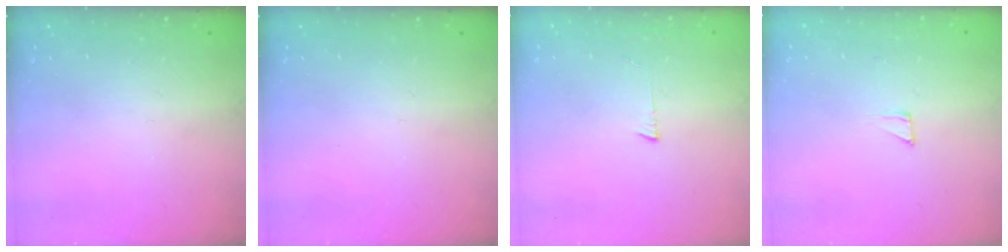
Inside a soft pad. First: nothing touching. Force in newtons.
{"total": 0.0}
{"total": 3.0, "press": 3.0, "slide": 0.3}
{"total": 2.6, "press": 2.6, "slide": 0.1}